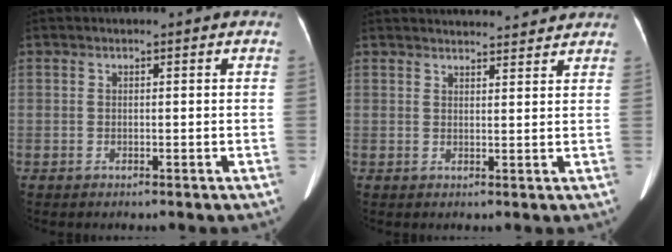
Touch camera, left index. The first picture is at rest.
{"total": 9.8, "force": [9.4, 1.0, 2.3], "torque": [-0.022, 0.007, 0.110]}